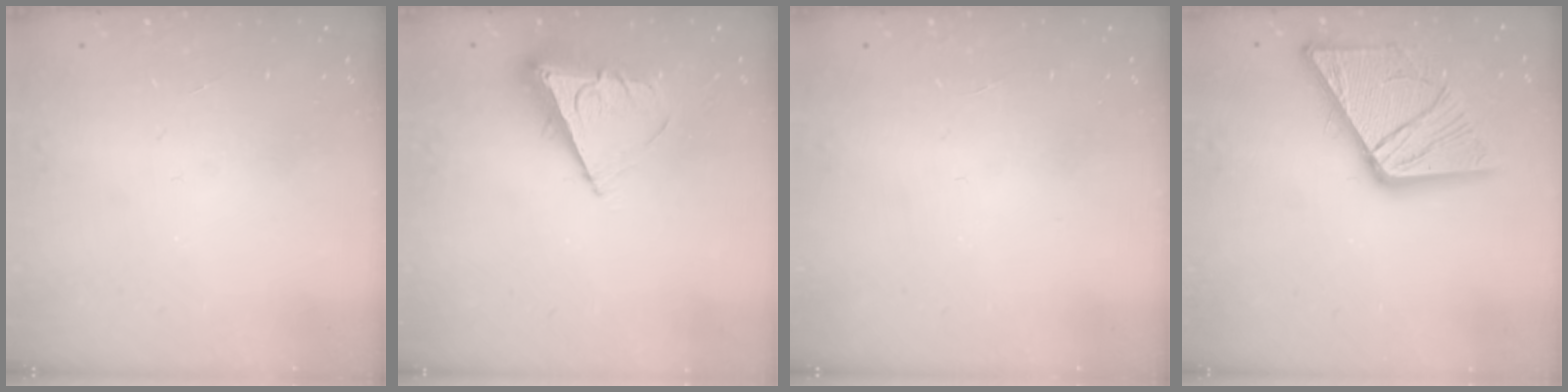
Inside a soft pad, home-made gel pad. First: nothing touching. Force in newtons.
{"total": 8.6, "press": 8.6, "slide": 0.5}
{"total": 0.0}
{"total": 15.7, "press": 15.6, "slide": 1.7}